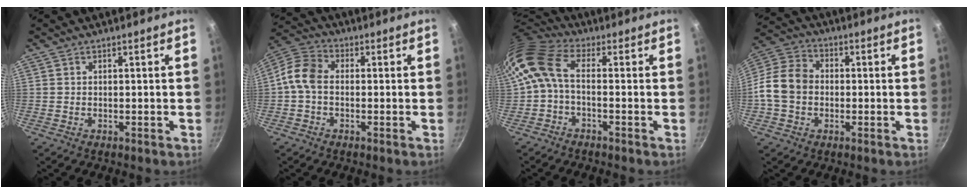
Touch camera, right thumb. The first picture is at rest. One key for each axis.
{"total": 7.0, "fx": -0.8, "fy": 5.0, "fz": 4.8, "tx": -0.094, "ty": 0.028, "tz": -0.034}
{"total": 9.0, "fx": -0.4, "fy": 5.0, "fz": 7.5, "tx": -0.162, "ty": 0.025, "tz": -0.021}
{"total": 10.7, "fx": -1.0, "fy": 8.4, "fz": 6.5, "tx": -0.101, "ty": 0.026, "tz": -0.039}